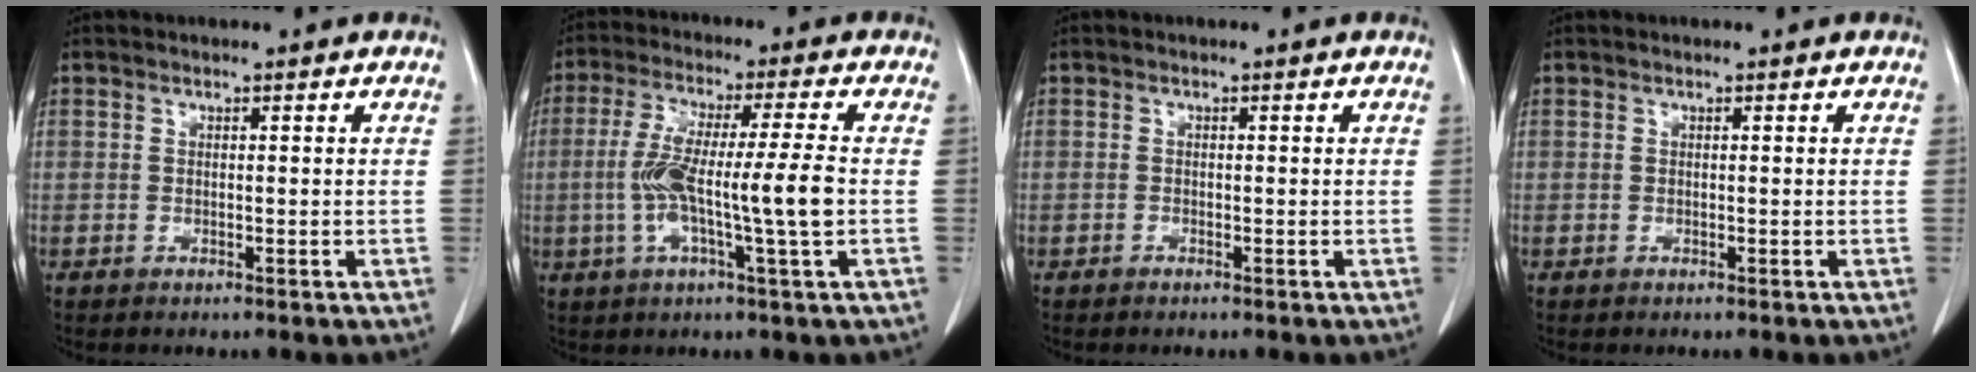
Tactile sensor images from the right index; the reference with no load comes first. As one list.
[{"total": 11.5, "force": [-1.5, -0.4, 11.4], "torque": [-0.219, 0.005, -0.030]}, {"total": 0.0}, {"total": 0.0}]